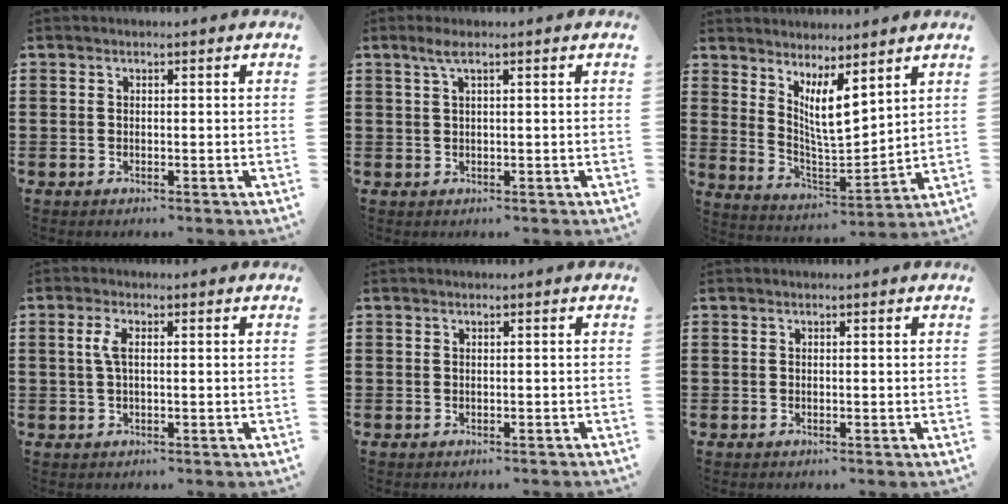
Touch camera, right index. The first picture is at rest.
{"total": 1.9, "force": [0.8, 0.2, 1.7], "torque": [-0.036, 0.003, 0.013]}
{"total": 7.2, "force": [4.4, 1.9, 5.4], "torque": [-0.108, -0.020, 0.078]}
{"total": 2.6, "force": [0.3, 0.9, 2.5], "torque": [-0.056, 0.002, 0.000]}
{"total": 0.7, "force": [-0.6, -0.2, 0.3], "torque": [-0.005, -0.001, -0.013]}
{"total": 0.0}